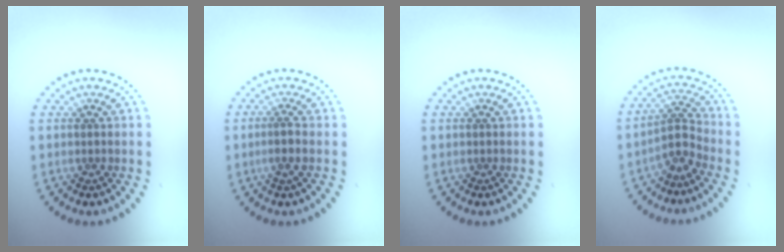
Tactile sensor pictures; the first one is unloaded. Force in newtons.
{"total": 1.5, "press": 1.2, "slide": 1.0}
{"total": 0.0}
{"total": 2.5, "press": 1.7, "slide": 1.9}